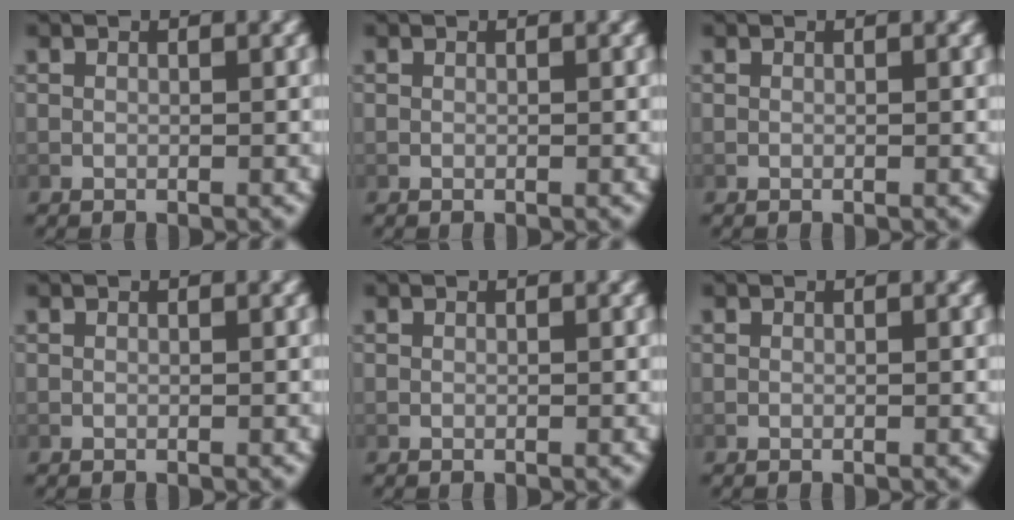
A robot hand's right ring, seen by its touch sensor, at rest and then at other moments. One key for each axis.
{"total": 0.0}
{"total": 0.0}
{"total": 0.0}
{"total": 0.0}
{"total": 0.0}